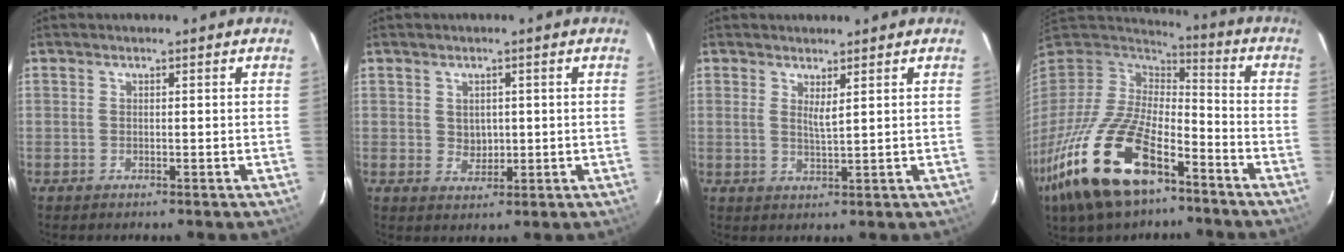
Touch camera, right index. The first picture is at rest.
{"total": 2.9, "force": [0.5, 2.6, 1.1], "torque": [-0.014, 0.001, 0.015]}
{"total": 2.3, "force": [1.3, 0.1, 1.9], "torque": [-0.032, -0.005, 0.020]}
{"total": 24.6, "force": [-14.2, 10.8, 16.9], "torque": [-0.357, -0.048, -0.255]}